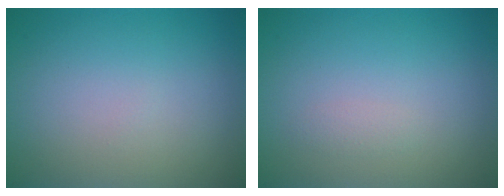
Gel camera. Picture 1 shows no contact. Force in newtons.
{"total": 0.6, "press": 0.6, "slide": 0.0}